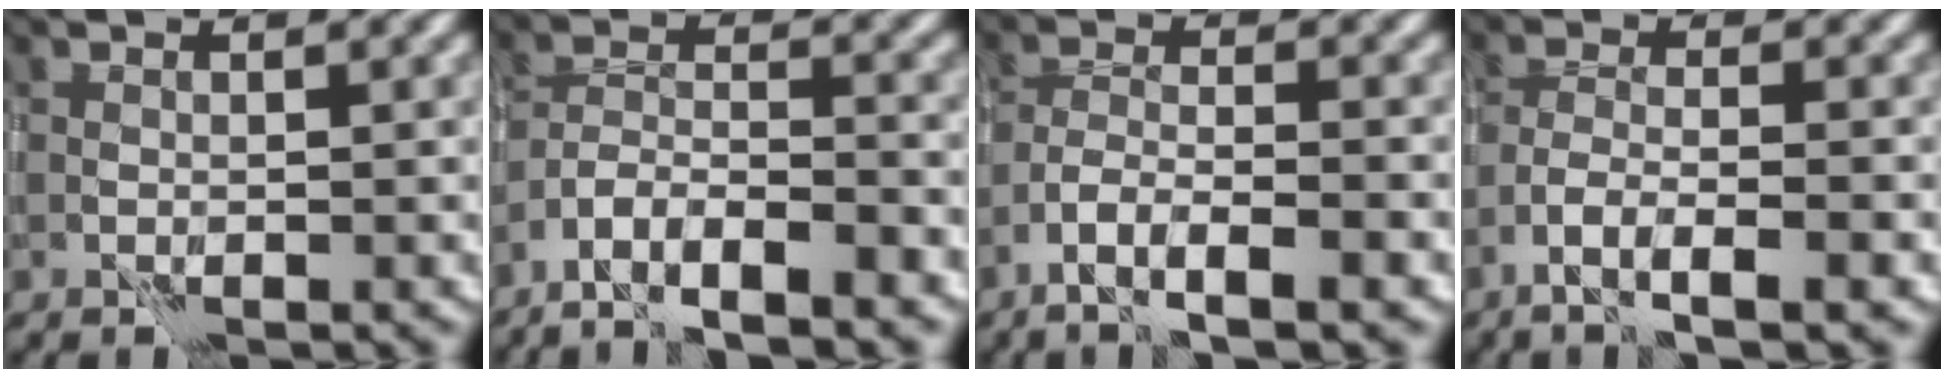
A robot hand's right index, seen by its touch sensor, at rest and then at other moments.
{"total": 5.8, "force": [-4.5, 1.0, 3.5], "torque": [-0.060, 0.003, -0.082]}
{"total": 4.6, "force": [-3.0, 0.7, 3.4], "torque": [-0.065, 0.004, -0.055]}
{"total": 4.1, "force": [-2.5, 0.5, 3.3], "torque": [-0.063, 0.002, -0.045]}